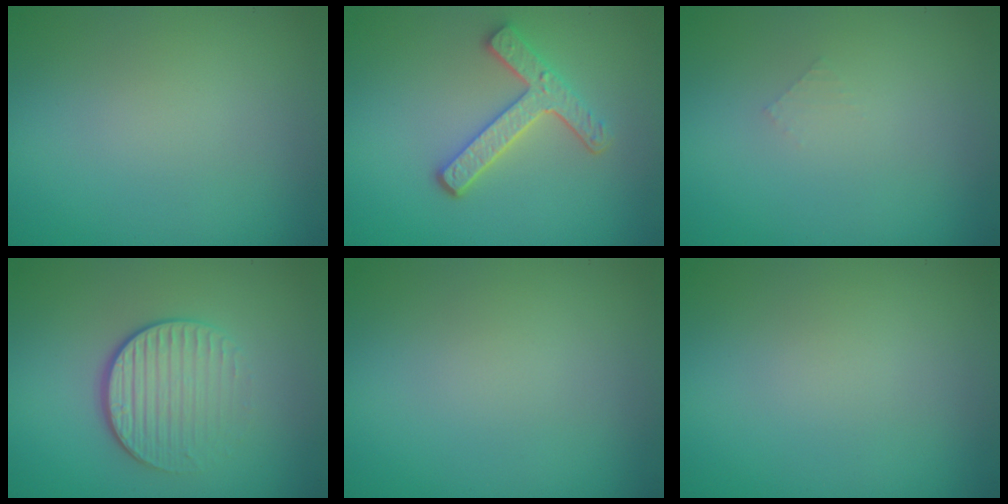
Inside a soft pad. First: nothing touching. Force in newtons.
{"total": 3.6, "press": 3.0, "slide": 2.0}
{"total": 0.5, "press": 0.5, "slide": 0.1}
{"total": 4.2, "press": 2.8, "slide": 3.2}
{"total": 0.0}
{"total": 0.0}